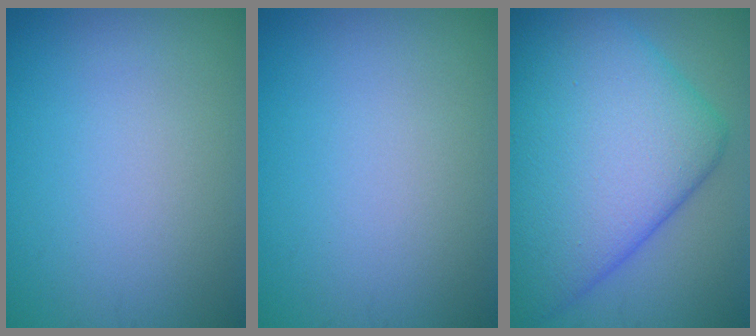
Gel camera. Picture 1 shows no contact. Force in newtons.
{"total": 0.0}
{"total": 16.5, "press": 16.5, "slide": 0.2}